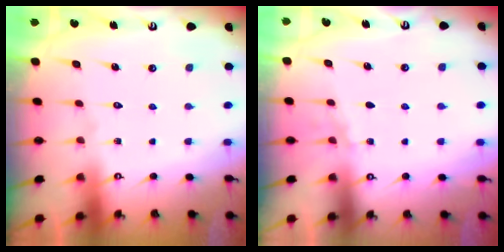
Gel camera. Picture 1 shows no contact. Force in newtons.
{"total": 2.2, "press": 1.9, "slide": 1.1}